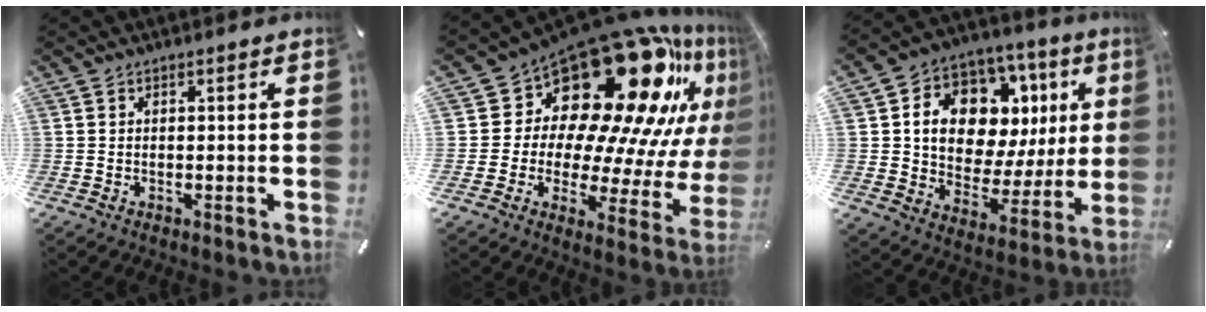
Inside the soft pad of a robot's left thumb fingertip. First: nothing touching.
{"total": 25.2, "force": [14.4, 14.1, 15.3], "torque": [-0.213, -0.152, 0.256]}
{"total": 14.2, "force": [5.8, 10.0, 8.2], "torque": [-0.130, -0.044, 0.107]}